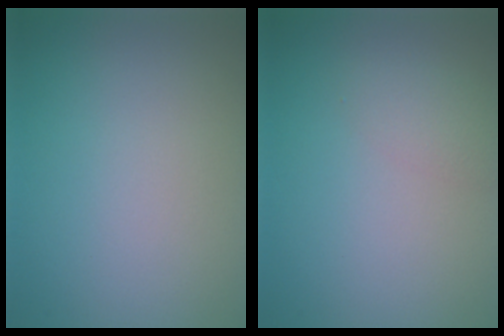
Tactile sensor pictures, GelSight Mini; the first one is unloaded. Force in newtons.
{"total": 1.5, "press": 1.5, "slide": 0.0}